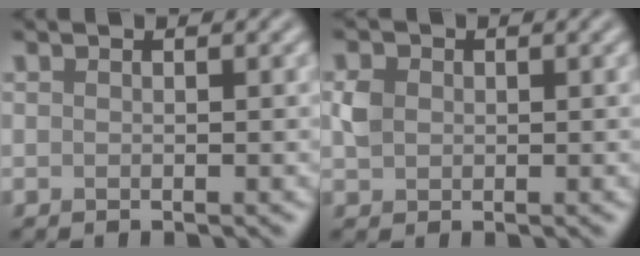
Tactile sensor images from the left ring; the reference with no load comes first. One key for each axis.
{"total": 1.9, "fx": 0.3, "fy": 1.7, "fz": 0.9, "tx": -0.019, "ty": 0.001, "tz": 0.003}